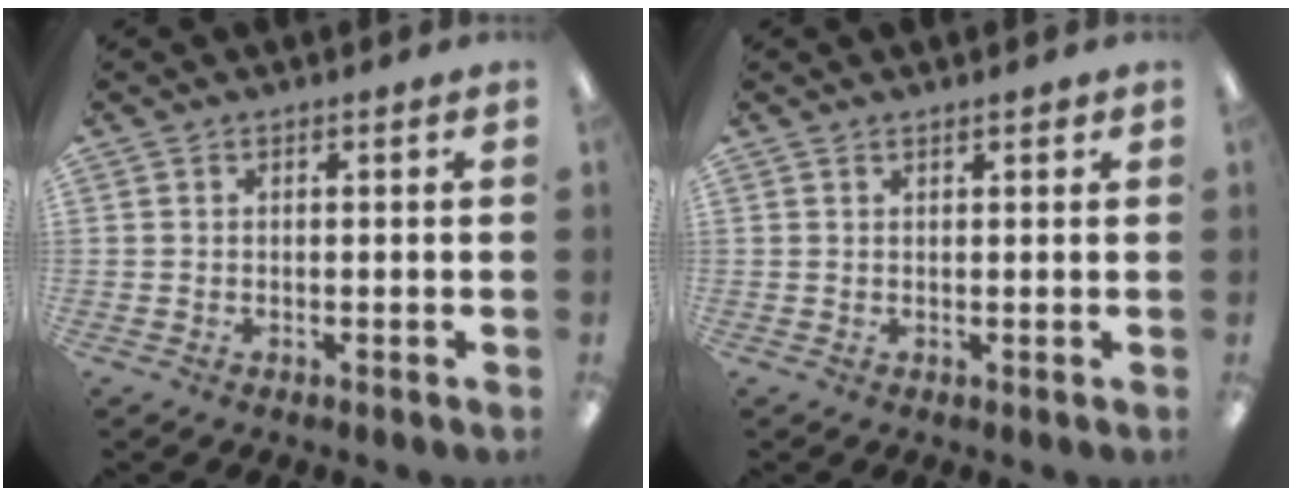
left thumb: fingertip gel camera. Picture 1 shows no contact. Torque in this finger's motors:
{"motor_torque": [-0.18, -0.07, -0.08, -0.06, -0.04]}